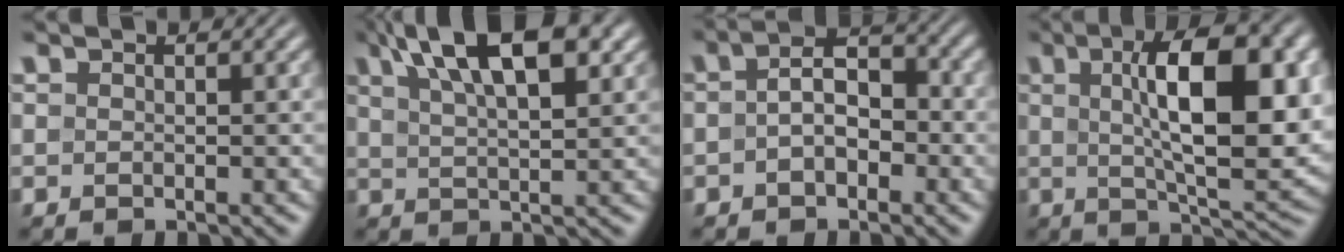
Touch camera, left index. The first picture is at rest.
{"total": 10.3, "force": [5.7, 3.8, 7.7], "torque": [-0.101, 0.035, 0.071]}
{"total": 3.7, "force": [-0.6, 2.2, 2.9], "torque": [-0.047, 0.008, -0.019]}
{"total": 11.9, "force": [2.0, 4.2, 11.0], "torque": [-0.156, 0.001, 0.034]}